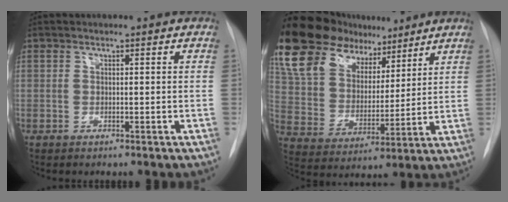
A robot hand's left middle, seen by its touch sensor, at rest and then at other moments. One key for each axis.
{"total": 19.8, "fx": 14.1, "fy": 10.4, "fz": 9.3, "tx": -0.187, "ty": 0.053, "tz": 0.256}